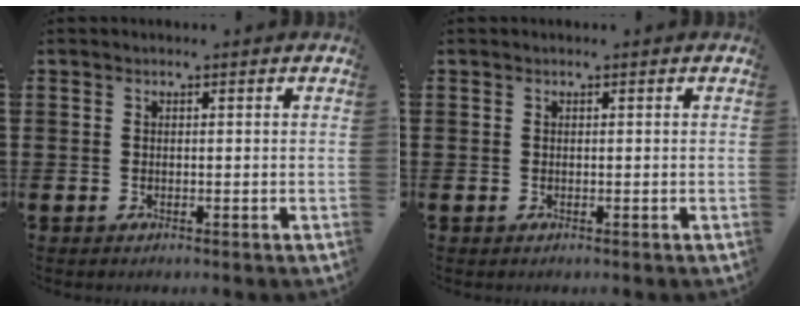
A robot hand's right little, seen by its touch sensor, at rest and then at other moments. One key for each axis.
{"total": 0.0}